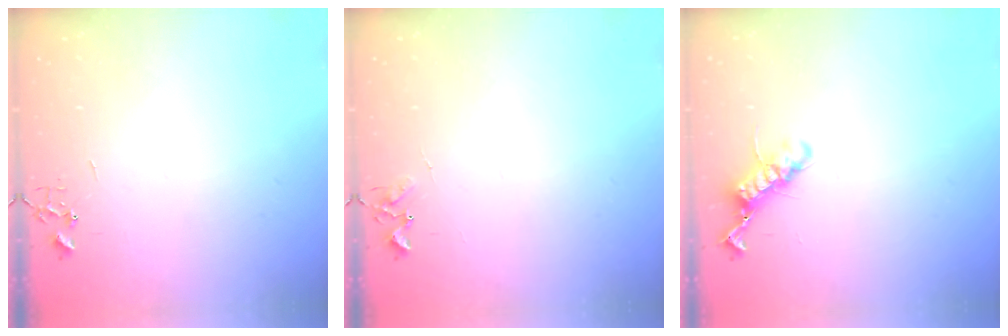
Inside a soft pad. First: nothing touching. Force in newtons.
{"total": 4.5, "press": 4.5, "slide": 0.5}
{"total": 11.9, "press": 11.8, "slide": 0.9}